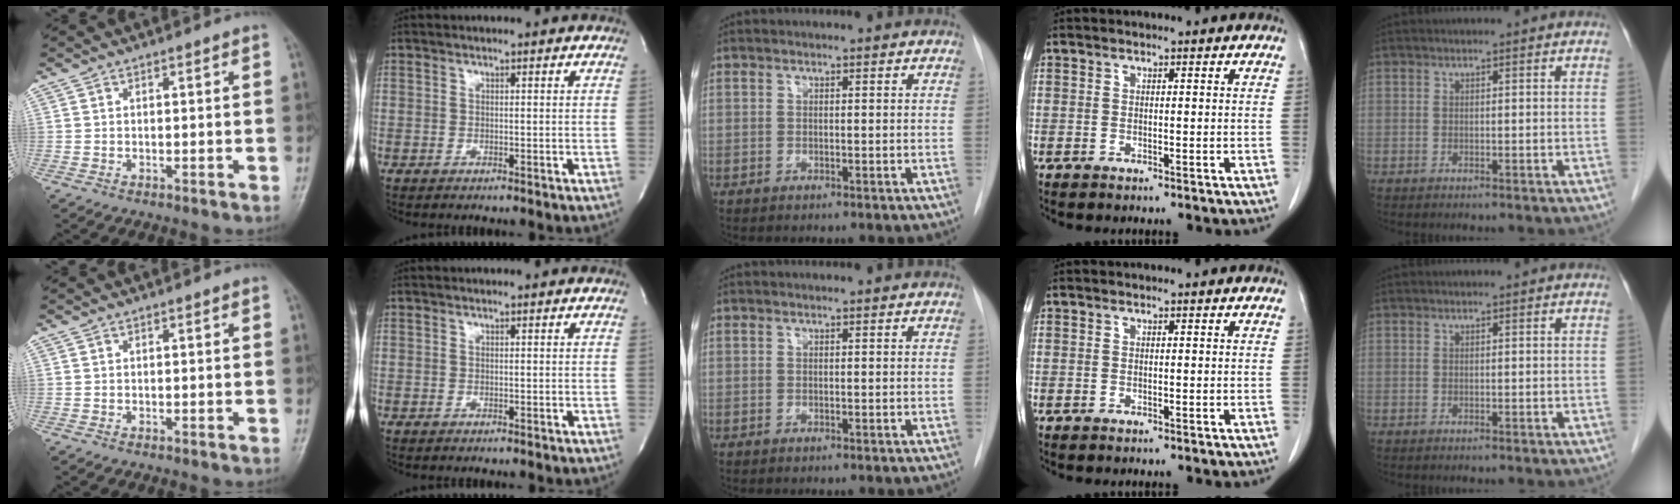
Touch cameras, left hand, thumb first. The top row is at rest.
{}